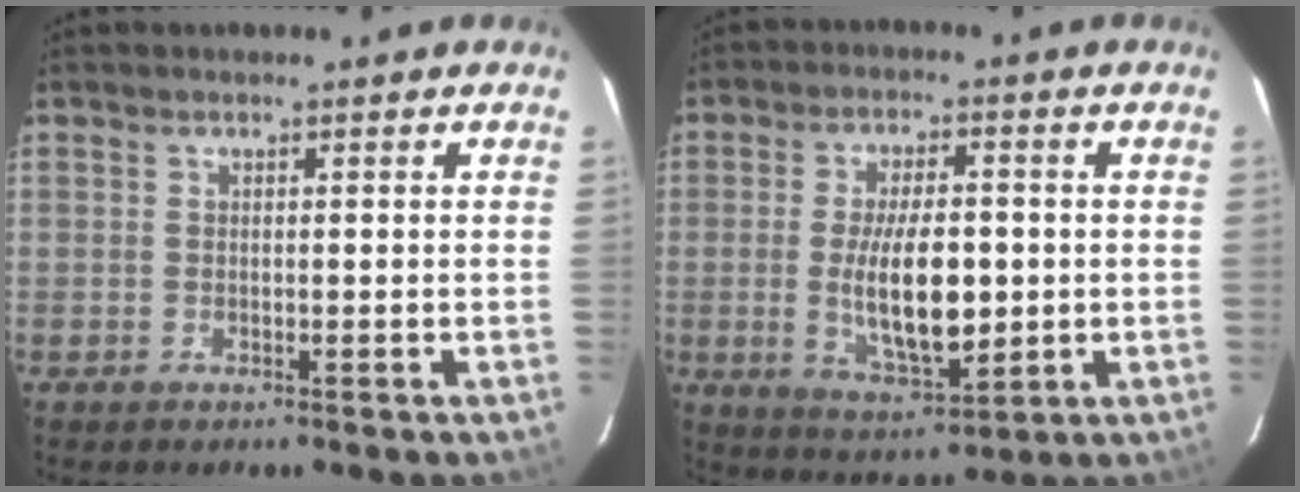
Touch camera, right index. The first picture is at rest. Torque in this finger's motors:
{"motor_torque": [0.52, 0.06, 0.54, 0.10]}